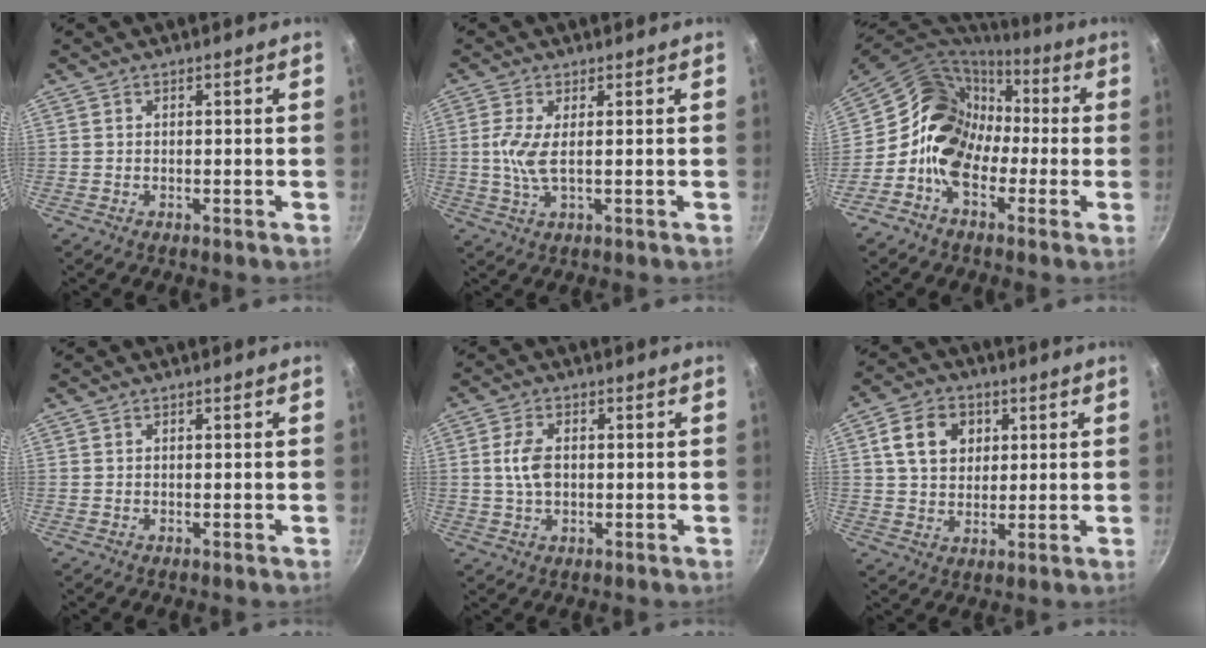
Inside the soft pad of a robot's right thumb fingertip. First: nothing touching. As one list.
[{"total": 4.7, "force": [0.4, 1.2, 4.5], "torque": [-0.109, -0.002, 0.009]}, {"total": 16.7, "force": [-0.9, 13.1, 10.4], "torque": [-0.143, 0.052, -0.038]}, {"total": 0.0}, {"total": 5.5, "force": [0.3, 3.3, 4.3], "torque": [-0.078, 0.006, 0.004]}, {"total": 9.5, "force": [2.8, 7.3, 5.3], "torque": [-0.074, 0.004, 0.043]}]